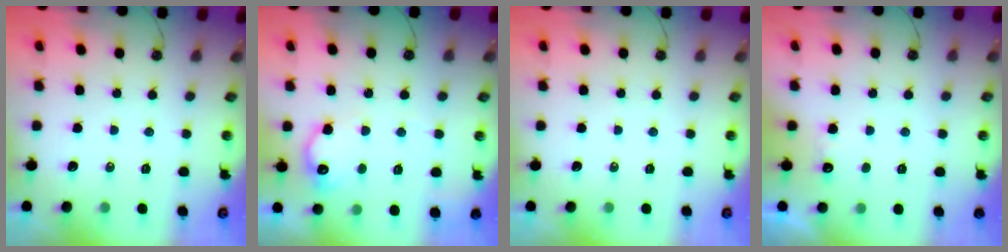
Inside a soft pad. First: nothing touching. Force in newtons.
{"total": 11.3, "press": 11.3, "slide": 0.4}
{"total": 0.0}
{"total": 5.0, "press": 4.9, "slide": 1.3}